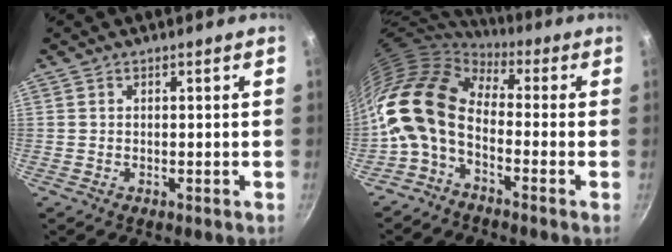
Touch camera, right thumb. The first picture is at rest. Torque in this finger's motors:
{"motor_torque": [1.47, 2.41, 1.39, -1.39, 0.62]}